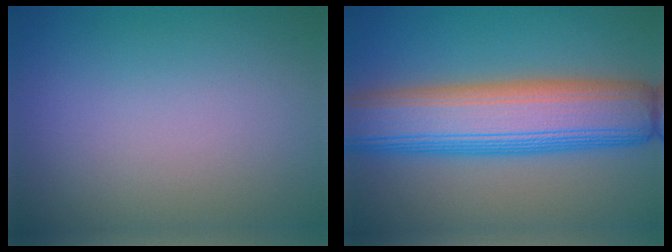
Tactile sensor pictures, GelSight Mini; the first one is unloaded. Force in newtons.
{"total": 11.1, "press": 11.1, "slide": 0.6}